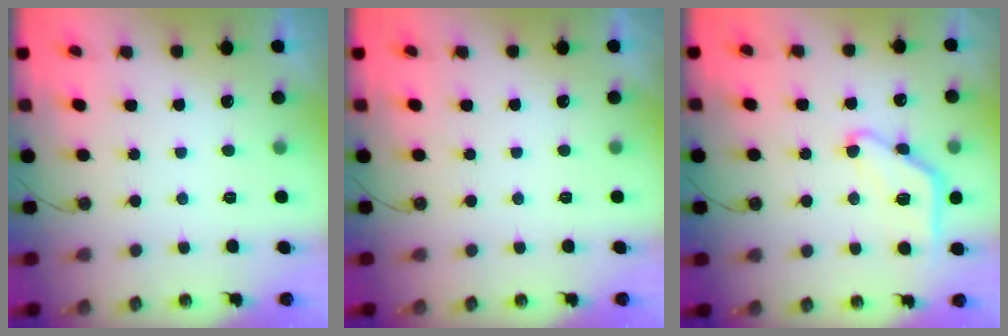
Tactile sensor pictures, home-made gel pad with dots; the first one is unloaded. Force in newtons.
{"total": 0.0}
{"total": 11.7, "press": 11.7, "slide": 0.7}